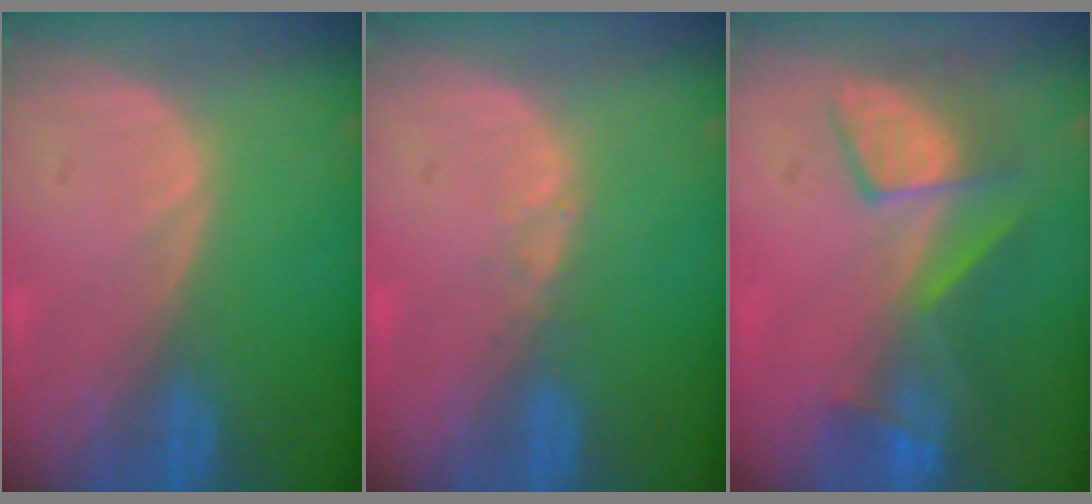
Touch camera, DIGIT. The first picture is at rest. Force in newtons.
{"total": 0.8, "press": 0.7, "slide": 0.1}
{"total": 7.7, "press": 7.4, "slide": 2.2}